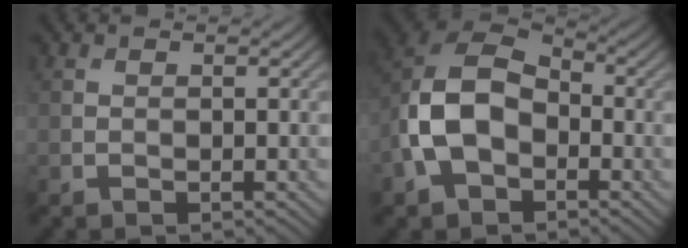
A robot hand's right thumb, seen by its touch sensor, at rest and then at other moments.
{"total": 11.5, "force": [-2.8, 7.7, 8.1], "torque": [-0.194, -0.006, -0.070]}